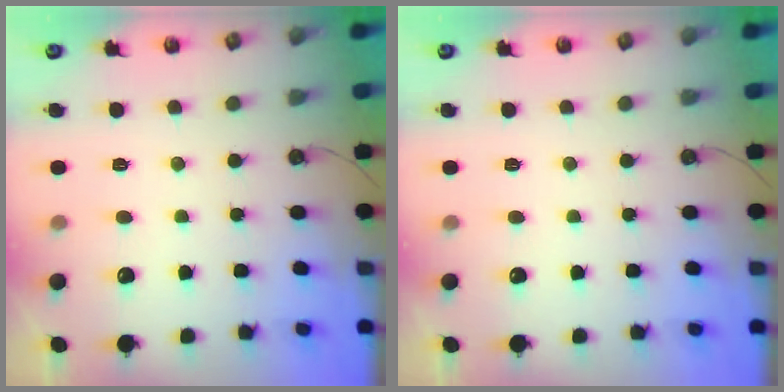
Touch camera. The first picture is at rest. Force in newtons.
{"total": 0.0}